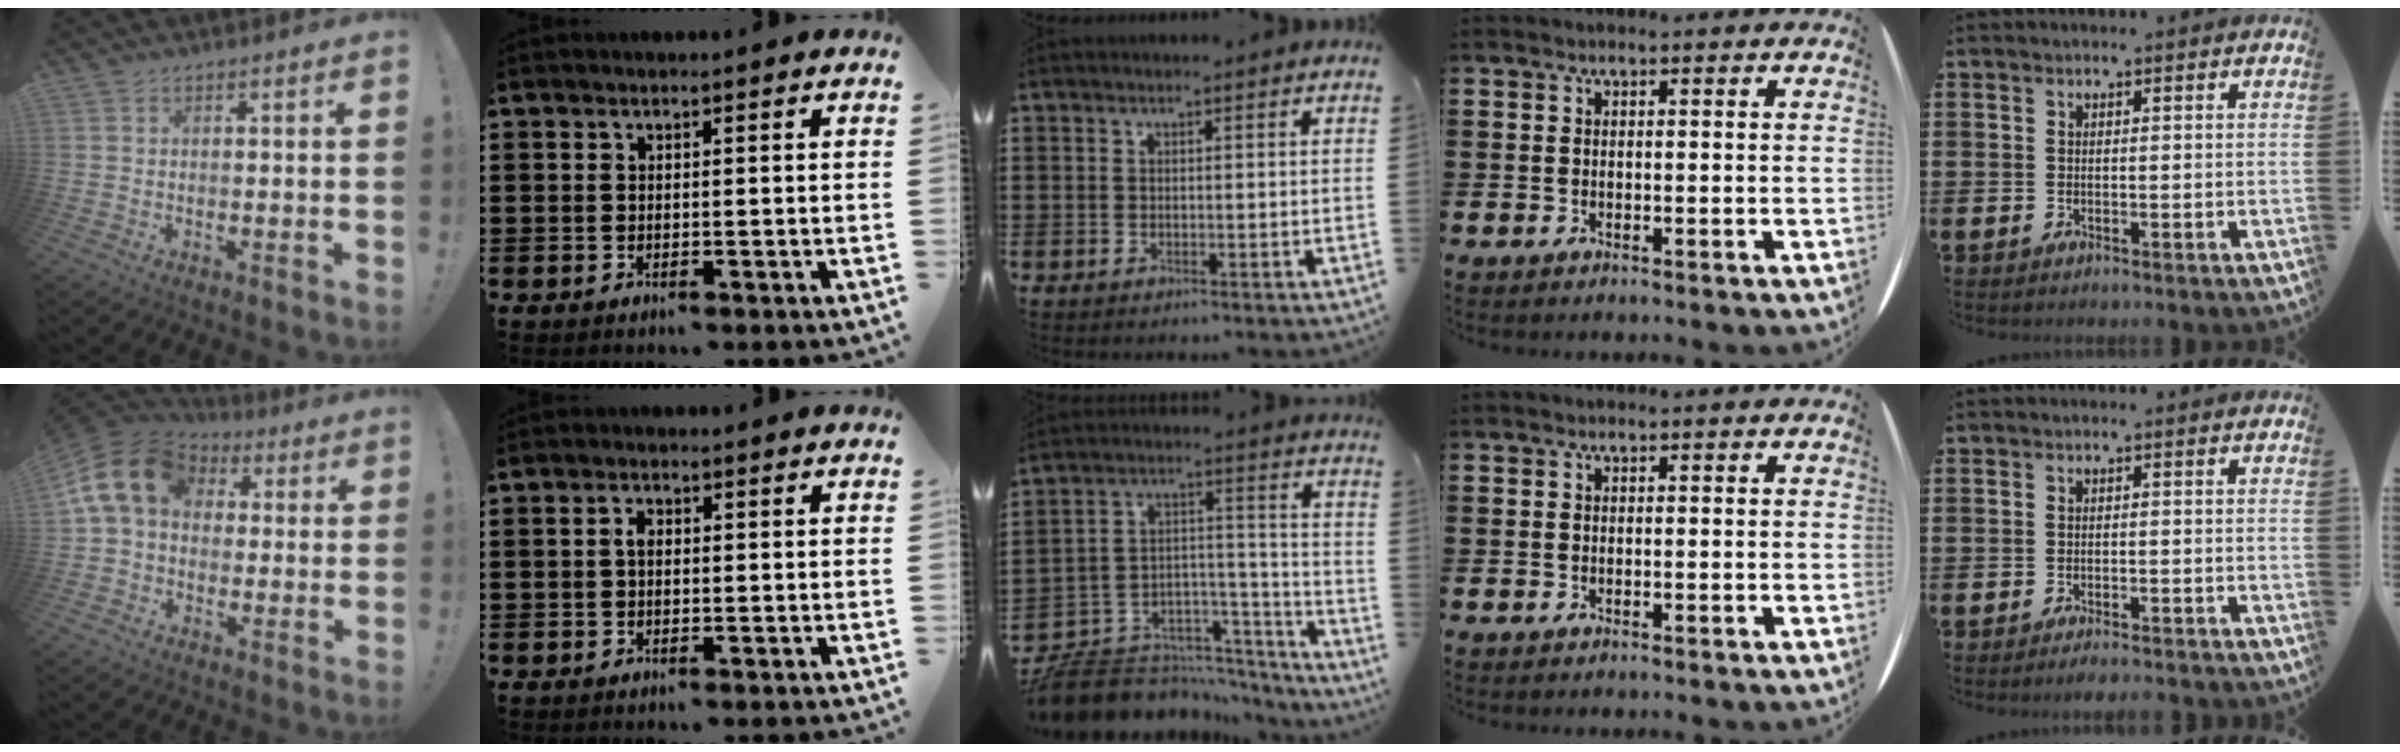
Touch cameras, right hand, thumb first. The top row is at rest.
{"thumb": {"total": 14.2, "force": [3.3, 10.5, 9.0], "torque": [-0.161, 0.008, 0.067]}, "index": {"total": 1.7, "force": [0.1, 0.9, 1.4], "torque": [-0.028, 0.005, 0.000]}, "middle": {"total": 7.8, "force": [-7.1, 3.2, 0.7], "torque": [-0.017, 0.012, -0.134]}, "little": {"total": 1.3, "force": [-1.3, 0.0, 0.4], "torque": [-0.008, -0.001, -0.025]}}